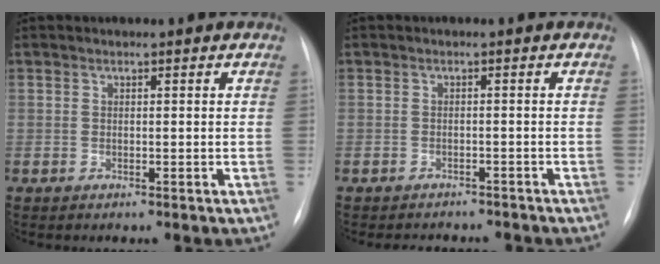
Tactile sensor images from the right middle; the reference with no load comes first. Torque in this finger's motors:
{"motor_torque": [0.02, -0.09, 0.00, 0.01]}